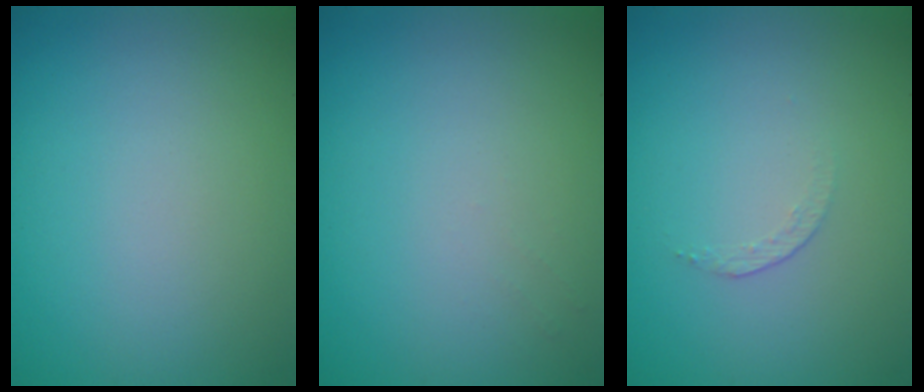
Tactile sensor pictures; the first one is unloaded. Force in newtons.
{"total": 0.6, "press": 0.5, "slide": 0.3}
{"total": 0.7, "press": 0.4, "slide": 0.6}